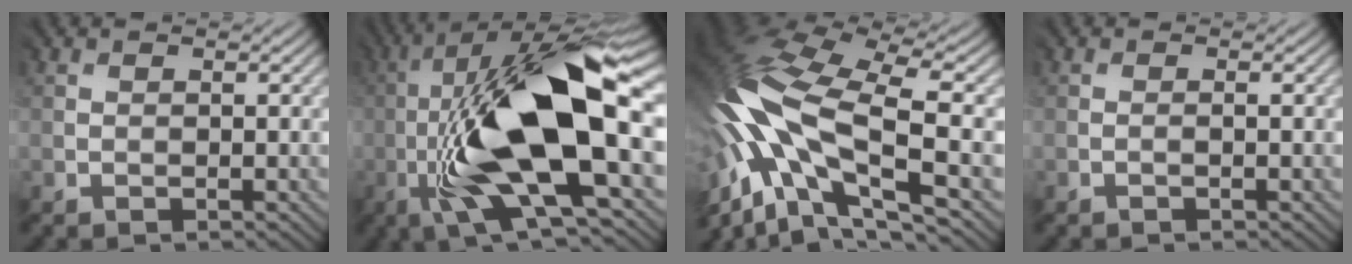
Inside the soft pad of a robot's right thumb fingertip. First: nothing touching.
{"total": 16.6, "force": [-1.9, 5.2, 15.6], "torque": [-0.303, 0.024, -0.035]}
{"total": 15.7, "force": [-2.1, 7.5, 13.5], "torque": [-0.316, 0.001, -0.039]}
{"total": 0.6, "force": [-0.4, -0.4, -0.1], "torque": [0.004, 0.002, -0.008]}